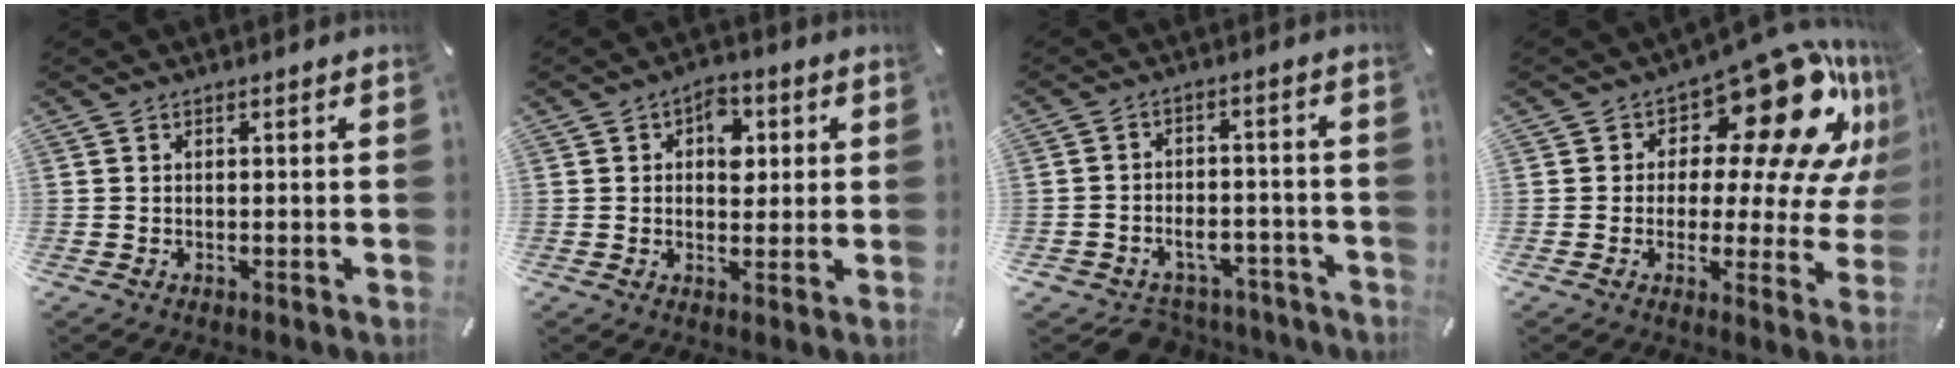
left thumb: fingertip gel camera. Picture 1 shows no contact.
{"total": 6.6, "force": [1.4, 4.7, 4.4], "torque": [-0.044, -0.005, 0.014]}
{"total": 6.7, "force": [-3.0, 5.5, 2.4], "torque": [-0.048, 0.021, -0.048]}
{"total": 21.2, "force": [11.3, 9.5, 15.2], "torque": [-0.194, -0.095, 0.184]}